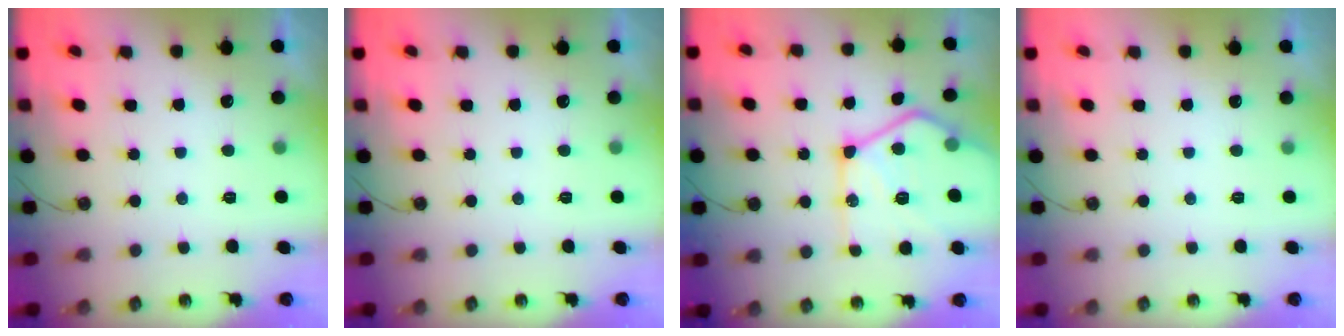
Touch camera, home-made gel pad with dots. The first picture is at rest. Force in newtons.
{"total": 0.0}
{"total": 22.0, "press": 21.9, "slide": 2.3}
{"total": 0.0}